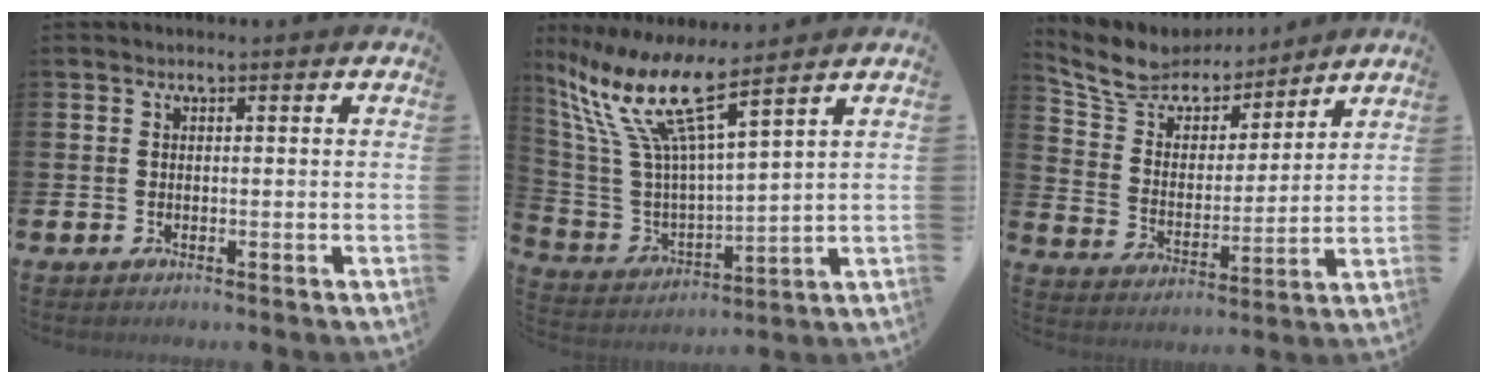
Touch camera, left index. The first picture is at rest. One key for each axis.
{"total": 11.8, "fx": 8.5, "fy": 2.3, "fz": 7.8, "tx": -0.190, "ty": -0.050, "tz": 0.142}
{"total": 8.1, "fx": 7.5, "fy": 3.1, "fz": 1.0, "tx": -0.068, "ty": -0.054, "tz": 0.134}